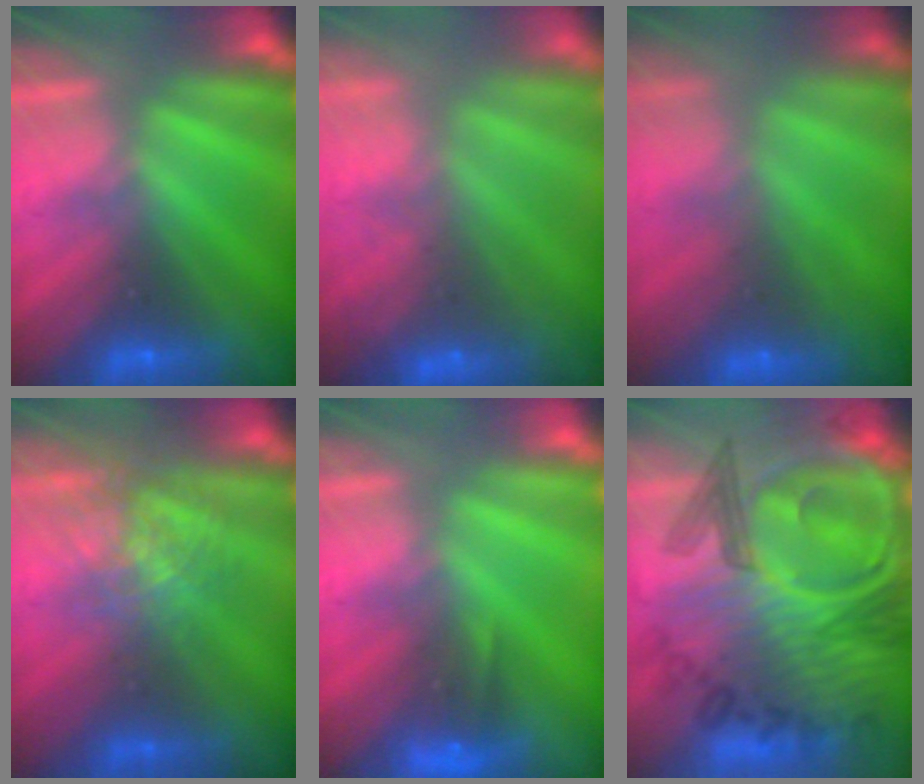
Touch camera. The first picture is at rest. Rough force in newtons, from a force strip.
{"total": 5.9}
{"total": 9.4}
{"total": 2.7}
{"total": 4.0}
{"total": 8.0}